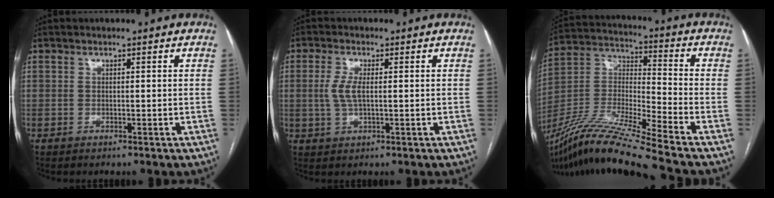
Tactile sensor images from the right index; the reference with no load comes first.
{"total": 3.7, "force": [0.2, 1.1, 3.5], "torque": [-0.082, -0.002, 0.006]}
{"total": 19.6, "force": [-16.2, -1.5, 11.0], "torque": [-0.241, -0.020, -0.304]}